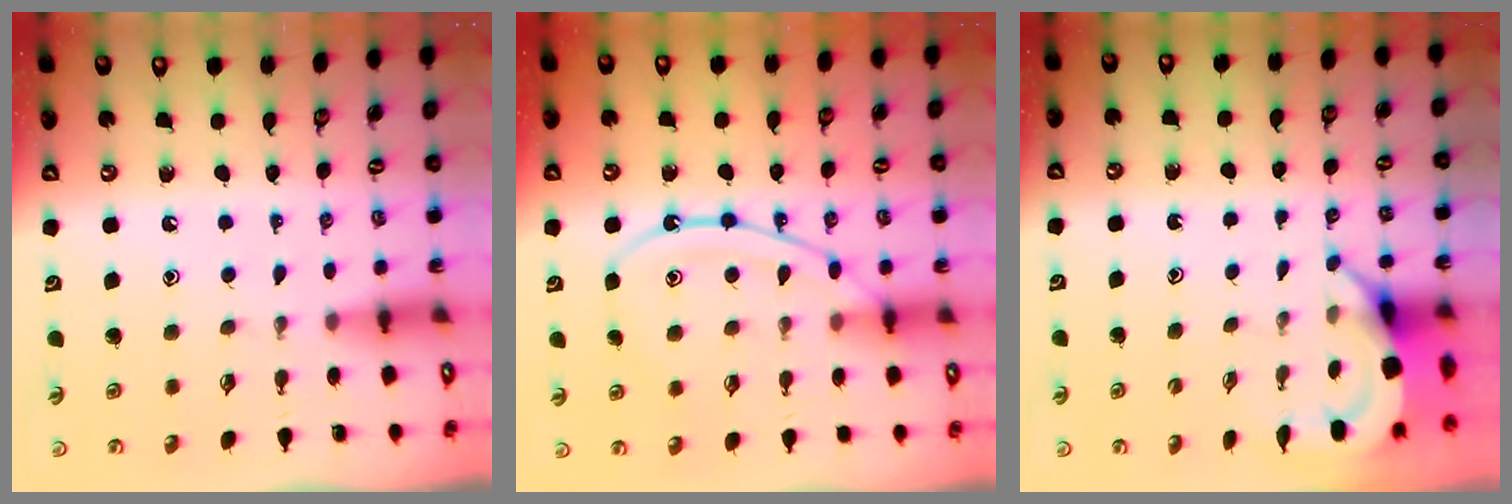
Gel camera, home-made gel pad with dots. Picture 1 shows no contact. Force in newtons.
{"total": 13.3, "press": 13.2, "slide": 1.3}
{"total": 3.8, "press": 3.8, "slide": 0.2}